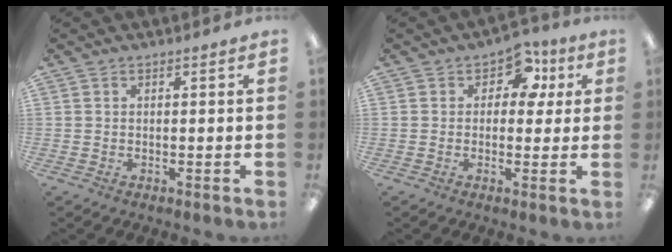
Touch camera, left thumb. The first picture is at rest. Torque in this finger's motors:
{"motor_torque": [-0.17, 0.29, -0.16, 0.10, -0.03]}